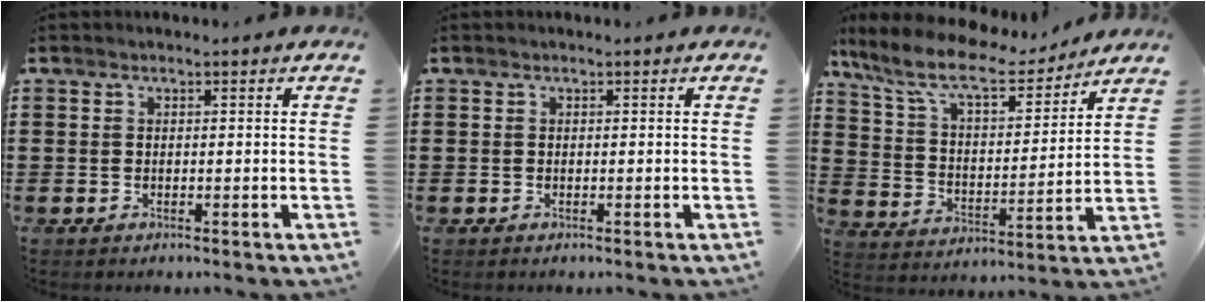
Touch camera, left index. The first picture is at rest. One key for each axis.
{"total": 0.0}
{"total": 10.4, "fx": 8.7, "fy": 2.3, "fz": 5.3, "tx": -0.137, "ty": -0.041, "tz": 0.149}